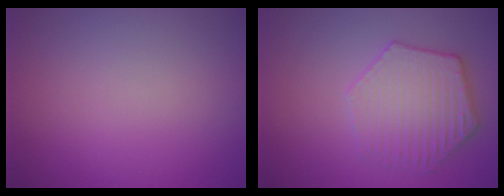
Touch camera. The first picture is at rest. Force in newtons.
{"total": 3.9, "press": 3.9, "slide": 0.3}